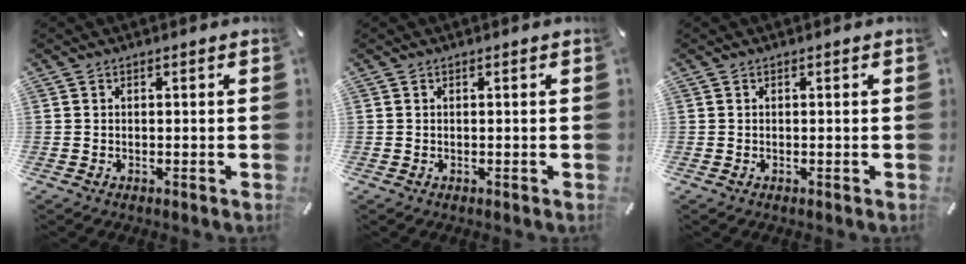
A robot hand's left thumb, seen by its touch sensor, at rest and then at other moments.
{"total": 0.0}
{"total": 0.0}